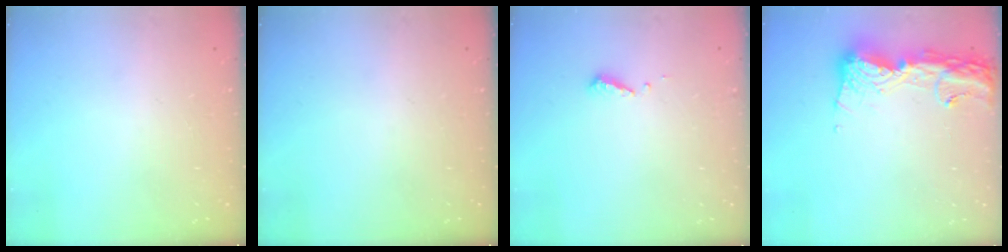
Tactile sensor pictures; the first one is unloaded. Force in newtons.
{"total": 0.0}
{"total": 4.2, "press": 4.2, "slide": 0.3}
{"total": 15.5, "press": 15.4, "slide": 1.5}